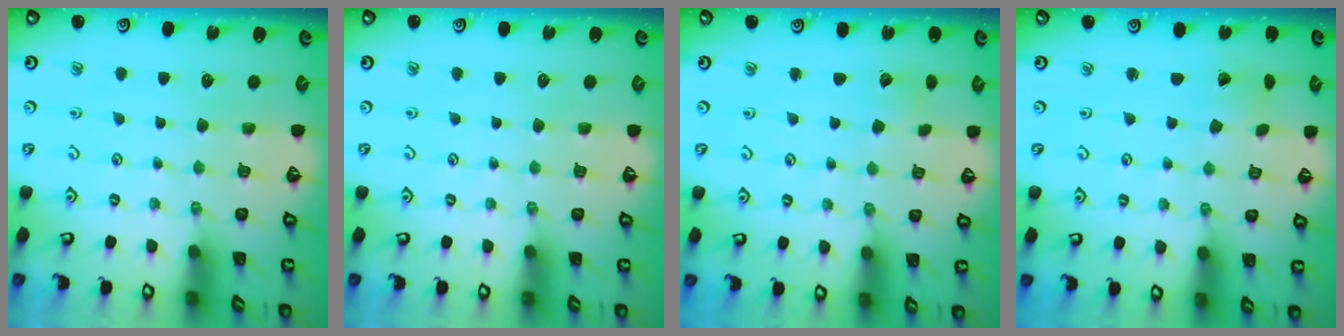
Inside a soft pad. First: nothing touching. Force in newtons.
{"total": 0.0}
{"total": 2.4, "press": 2.4, "slide": 0.2}
{"total": 1.6, "press": 1.5, "slide": 0.4}